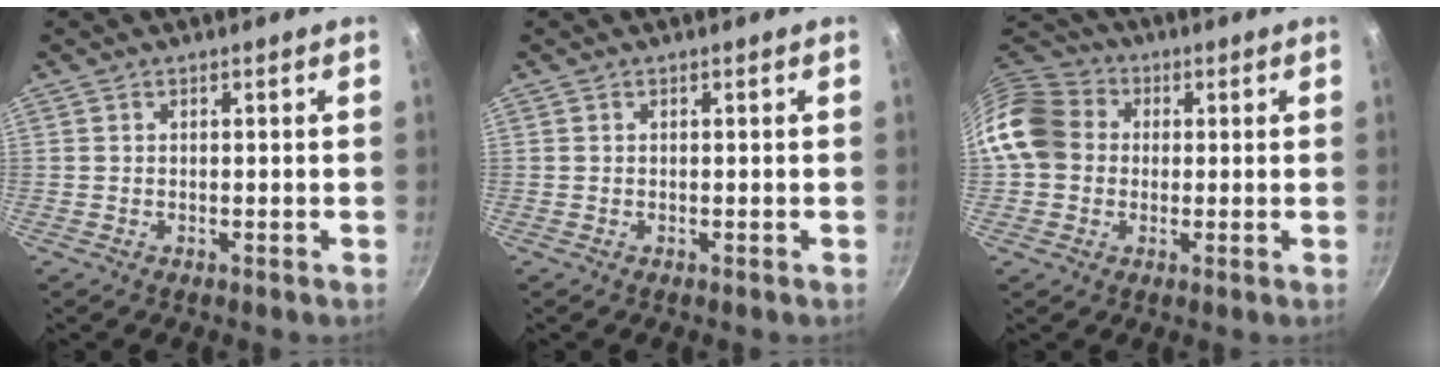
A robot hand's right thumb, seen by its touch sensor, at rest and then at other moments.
{"total": 0.0}
{"total": 11.9, "force": [0.7, 10.2, 6.0], "torque": [-0.086, 0.022, -0.004]}